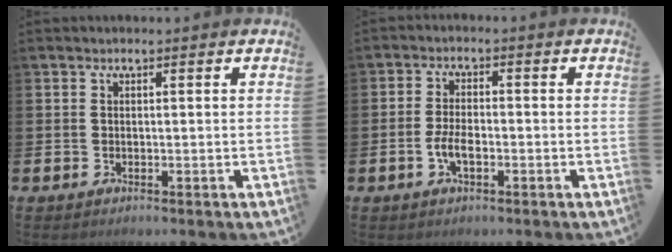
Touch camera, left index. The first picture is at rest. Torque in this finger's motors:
{"motor_torque": [0.54, 0.26, 0.12, 0.11]}